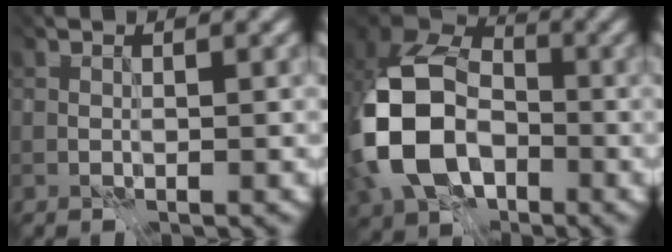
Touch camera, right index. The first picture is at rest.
{"total": 11.3, "force": [-4.9, 7.4, 7.1], "torque": [-0.178, -0.030, -0.071]}